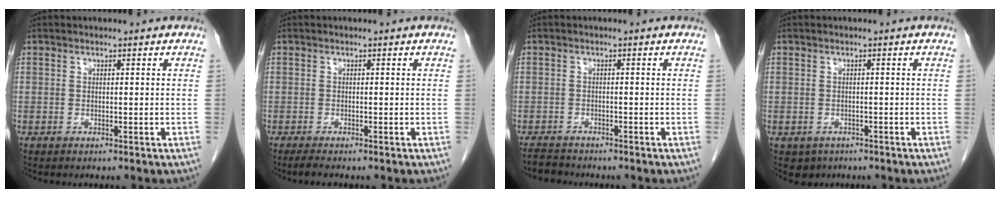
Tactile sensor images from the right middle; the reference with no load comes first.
{"total": 1.5, "force": [-1.2, 0.1, 0.8], "torque": [-0.025, -0.008, -0.023]}
{"total": 2.6, "force": [-2.6, 0.6, 0.1], "torque": [-0.008, -0.010, -0.045]}
{"total": 2.4, "force": [-1.4, 1.9, 0.4], "torque": [-0.009, 0.003, -0.017]}